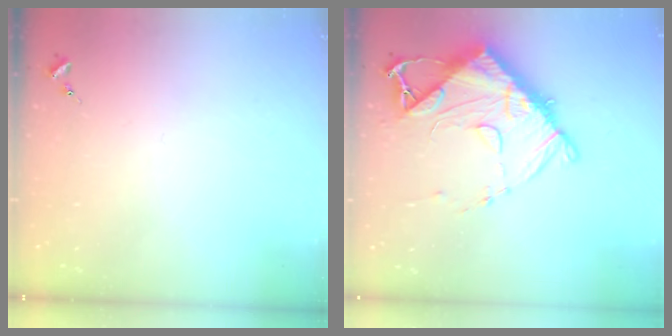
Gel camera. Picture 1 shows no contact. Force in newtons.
{"total": 13.6, "press": 13.6, "slide": 0.8}